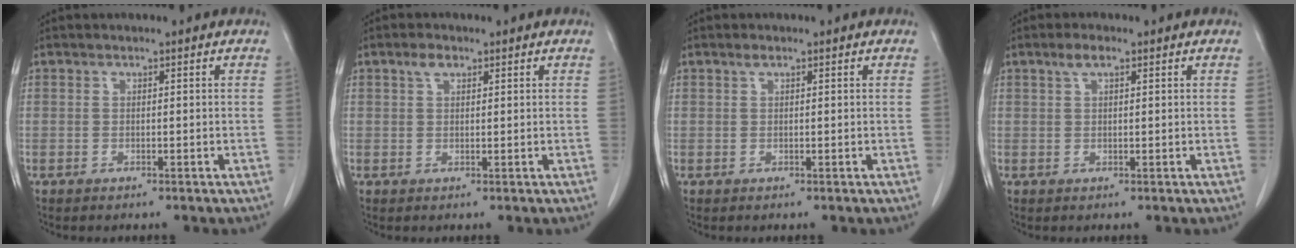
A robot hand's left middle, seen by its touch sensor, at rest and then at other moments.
{"total": 1.9, "force": [1.1, 1.0, 1.2], "torque": [-0.026, 0.007, 0.021]}
{"total": 0.7, "force": [0.4, 0.2, 0.5], "torque": [-0.013, 0.003, 0.008]}
{"total": 2.1, "force": [1.2, 0.6, 1.6], "torque": [-0.035, 0.008, 0.024]}